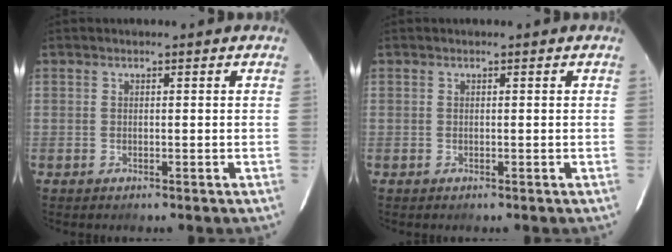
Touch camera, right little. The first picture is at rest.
{"total": 0.0}